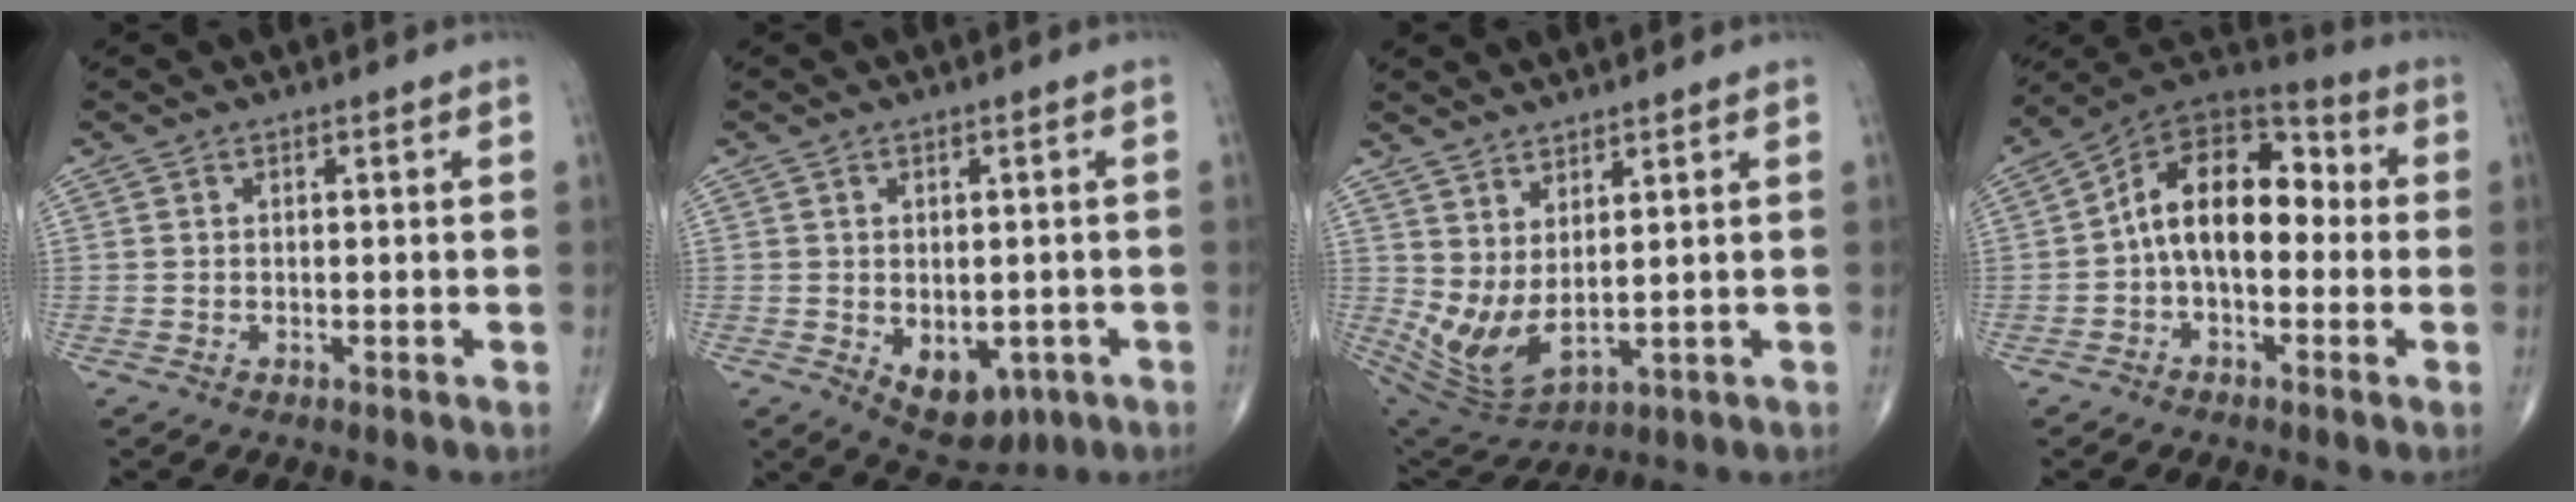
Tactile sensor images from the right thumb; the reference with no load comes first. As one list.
[{"total": 8.3, "force": [-2.5, 5.5, 5.7], "torque": [-0.057, 0.002, -0.020]}, {"total": 9.4, "force": [2.3, 3.6, 8.4], "torque": [-0.179, -0.032, 0.063]}, {"total": 15.1, "force": [-0.4, 9.1, 12.0], "torque": [-0.164, 0.048, -0.021]}]